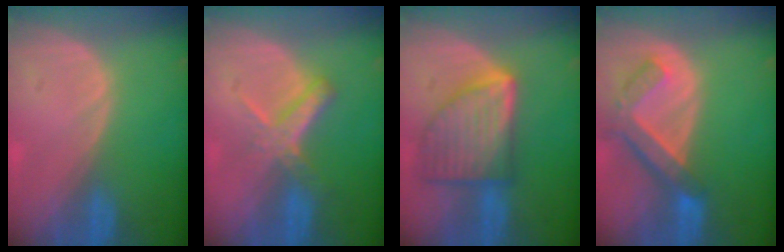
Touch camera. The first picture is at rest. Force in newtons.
{"total": 5.8, "press": 5.3, "slide": 2.4}
{"total": 9.3, "press": 9.3, "slide": 0.5}
{"total": 7.3, "press": 6.4, "slide": 3.6}